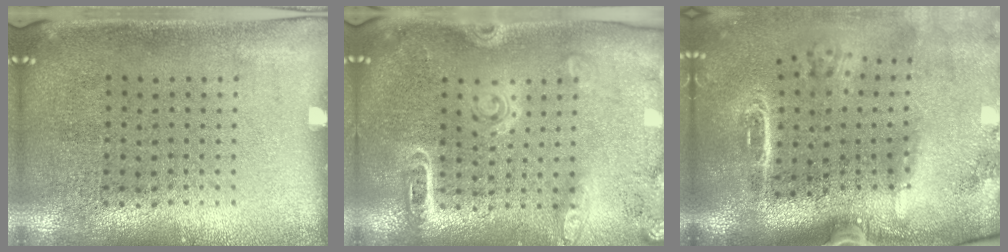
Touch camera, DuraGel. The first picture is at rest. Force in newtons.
{"total": 1.8, "press": 1.7, "slide": 0.4}
{"total": 2.9, "press": 2.0, "slide": 2.1}